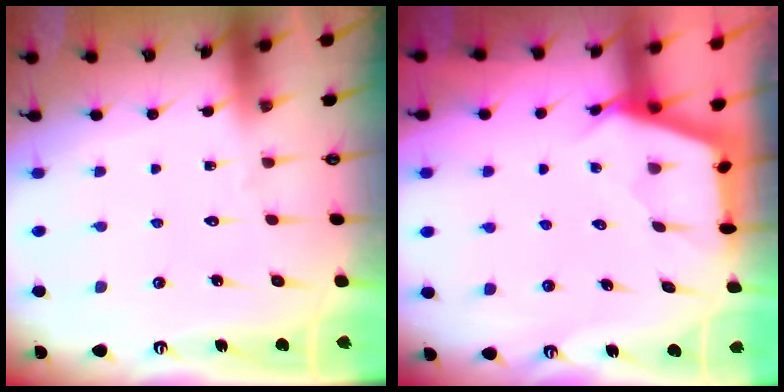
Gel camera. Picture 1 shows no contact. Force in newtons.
{"total": 2.9, "press": 2.8, "slide": 0.4}